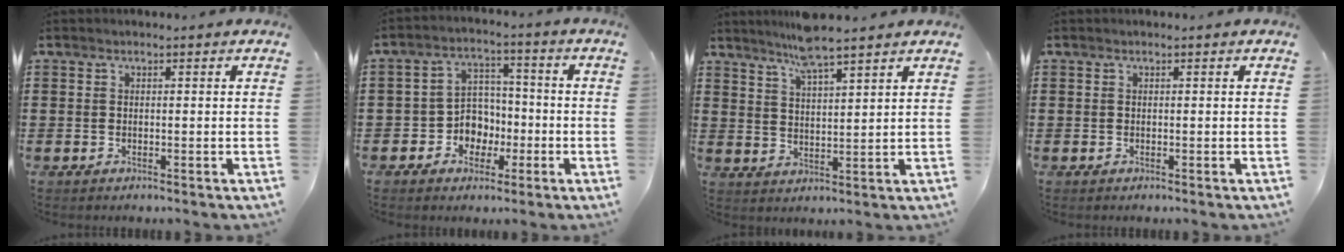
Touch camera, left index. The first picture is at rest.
{"total": 5.7, "force": [-1.7, 5.2, 1.6], "torque": [-0.044, 0.015, -0.031]}
{"total": 5.5, "force": [4.7, -0.1, 2.8], "torque": [-0.069, -0.010, 0.083]}
{"total": 0.0}